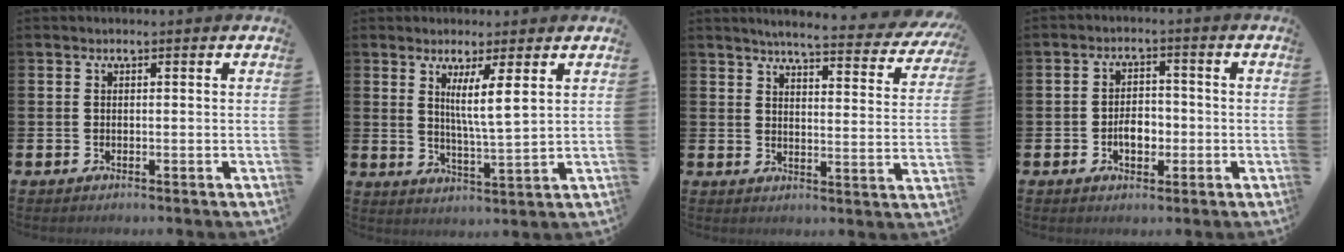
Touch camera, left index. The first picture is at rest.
{"total": 4.9, "force": [3.4, -0.4, 3.5], "torque": [-0.060, -0.029, 0.052]}
{"total": 4.9, "force": [4.5, 0.3, 1.8], "torque": [-0.044, -0.036, 0.071]}
{"total": 3.7, "force": [-1.1, 2.5, 2.6], "torque": [-0.034, -0.002, -0.026]}